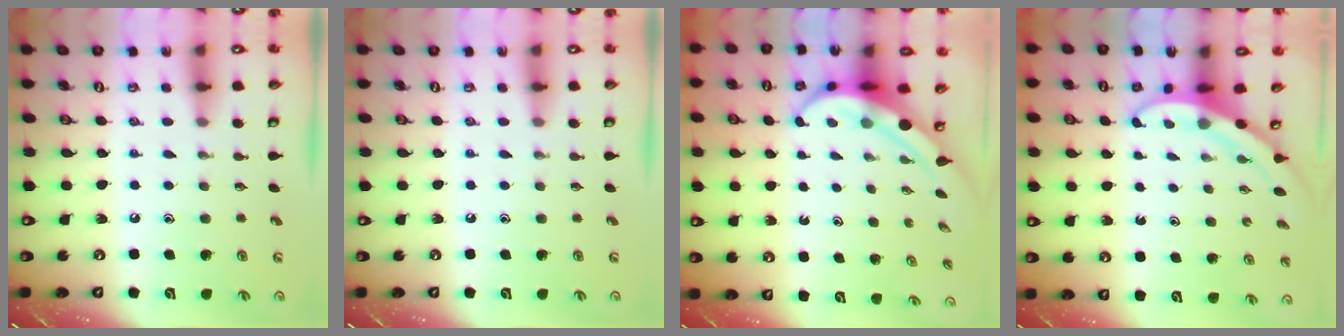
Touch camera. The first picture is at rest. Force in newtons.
{"total": 0.0}
{"total": 4.3, "press": 4.1, "slide": 1.1}
{"total": 3.3, "press": 3.3, "slide": 0.1}